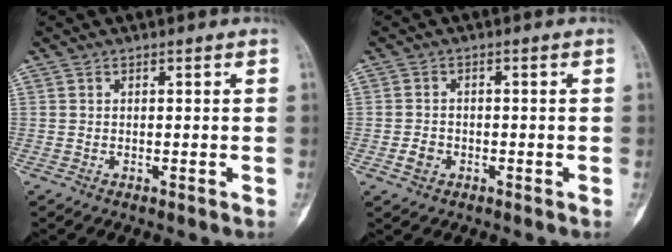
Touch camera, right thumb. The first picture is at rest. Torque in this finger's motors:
{"motor_torque": [-0.24, -0.01, 0.13, -0.23, -0.01]}